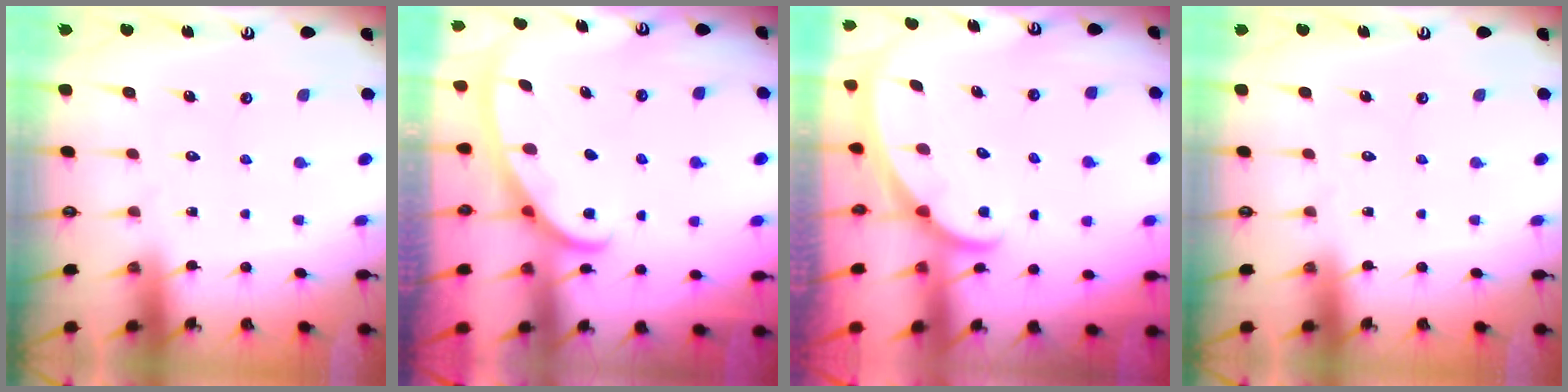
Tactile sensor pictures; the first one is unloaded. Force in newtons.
{"total": 2.8, "press": 2.8, "slide": 0.4}
{"total": 1.6, "press": 1.6, "slide": 0.0}
{"total": 0.0}